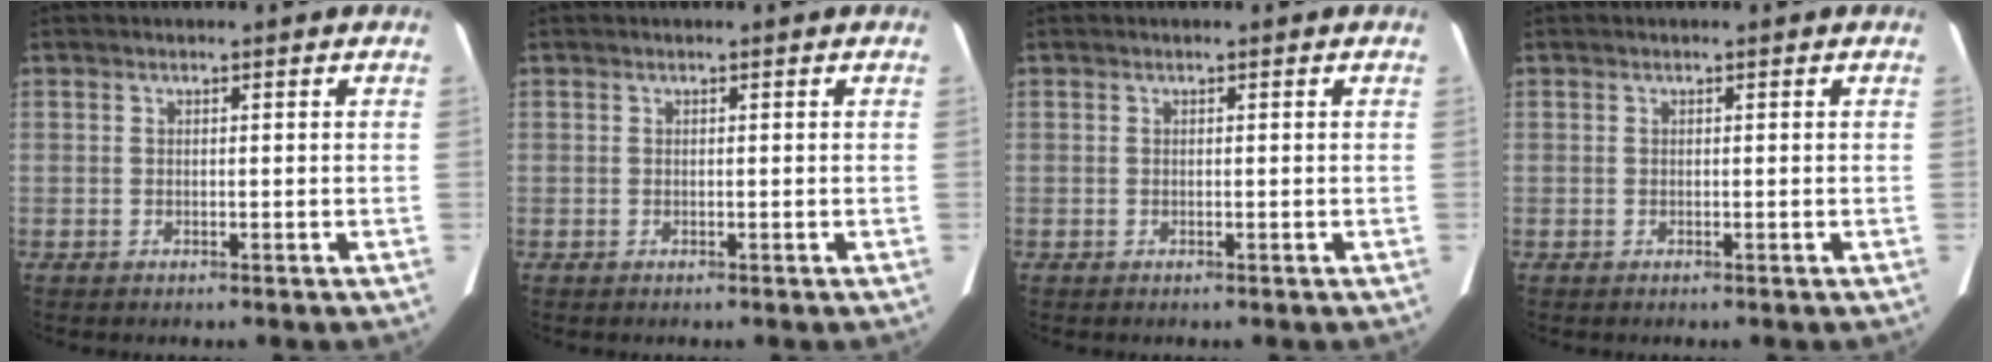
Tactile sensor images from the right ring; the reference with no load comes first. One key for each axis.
{"total": 0.0}
{"total": 0.0}
{"total": 0.0}